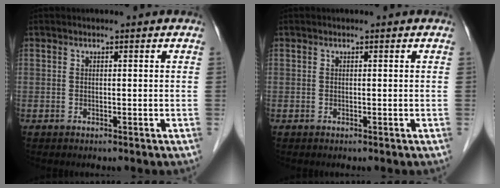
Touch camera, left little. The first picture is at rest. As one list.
[{"total": 0.0}]